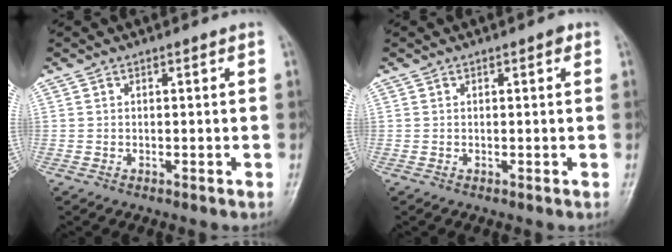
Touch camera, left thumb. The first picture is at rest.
{"total": 1.0, "force": [0.5, 0.4, 0.8], "torque": [-0.010, 0.001, 0.003]}